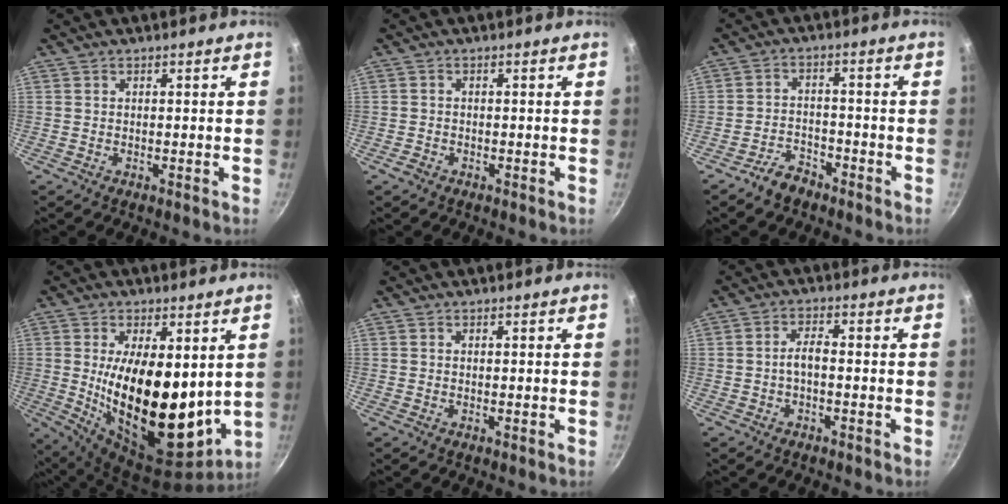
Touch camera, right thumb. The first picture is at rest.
{"total": 1.5, "force": [-1.0, 1.0, 0.5], "torque": [-0.011, 0.009, -0.019]}
{"total": 5.0, "force": [-3.9, 2.7, 1.6], "torque": [-0.022, 0.040, -0.070]}
{"total": 22.2, "force": [2.0, 11.0, 19.2], "torque": [-0.297, -0.045, 0.047]}
{"total": 0.0}
{"total": 3.0, "force": [-1.0, 1.3, 2.6], "torque": [-0.050, 0.020, -0.022]}